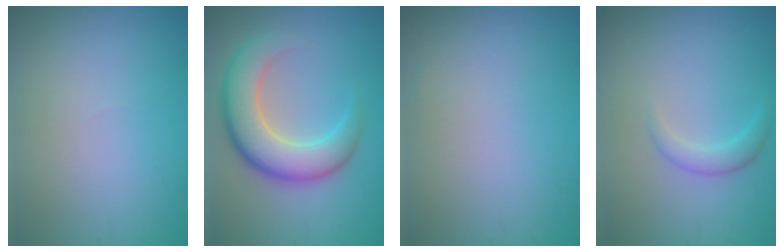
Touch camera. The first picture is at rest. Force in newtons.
{"total": 7.3, "press": 7.2, "slide": 0.6}
{"total": 0.0}
{"total": 1.7, "press": 1.7, "slide": 0.1}